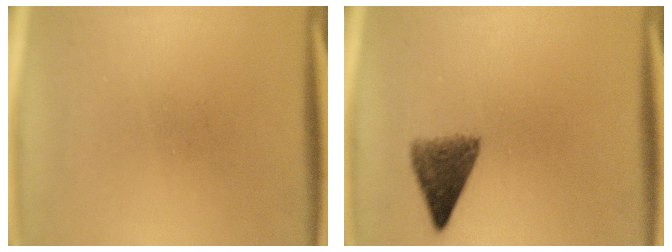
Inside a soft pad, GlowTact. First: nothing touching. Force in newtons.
{"total": 5.4}